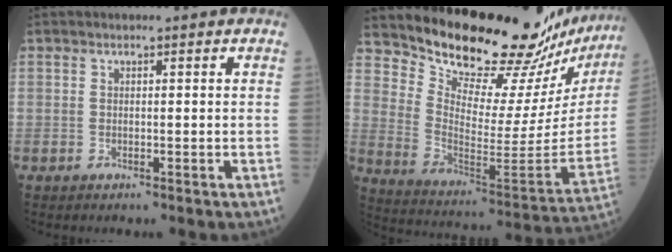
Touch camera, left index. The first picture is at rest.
{"total": 23.9, "force": [22.4, 3.1, 7.7], "torque": [-0.138, -0.126, 0.311]}